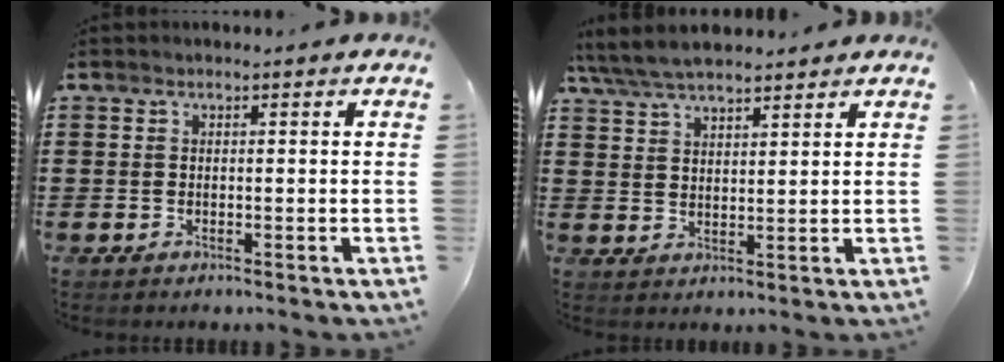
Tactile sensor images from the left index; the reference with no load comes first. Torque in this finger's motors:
{"motor_torque": [1.61, -0.52, 0.36, 0.10]}